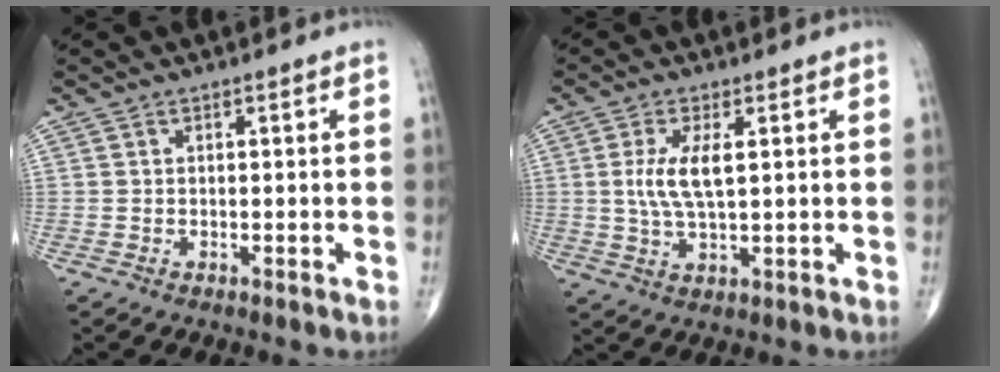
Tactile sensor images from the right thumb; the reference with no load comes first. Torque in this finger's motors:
{"motor_torque": [0.07, 0.16, 0.65, 0.17, 0.22]}